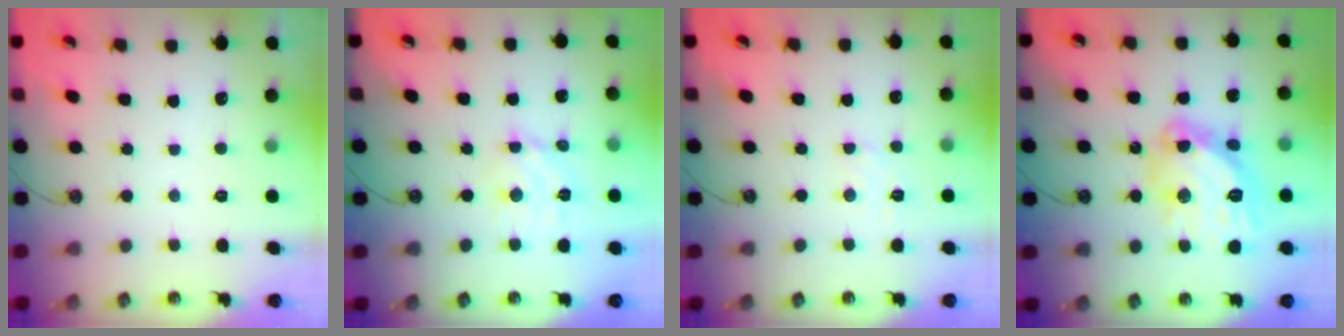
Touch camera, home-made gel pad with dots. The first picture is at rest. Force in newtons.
{"total": 7.1, "press": 7.1, "slide": 0.2}
{"total": 4.8, "press": 4.8, "slide": 0.7}
{"total": 18.3, "press": 18.3, "slide": 1.8}